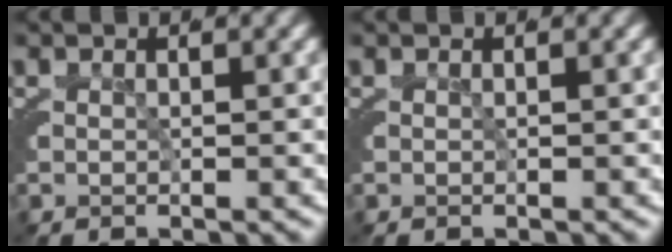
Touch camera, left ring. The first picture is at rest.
{"total": 0.0}